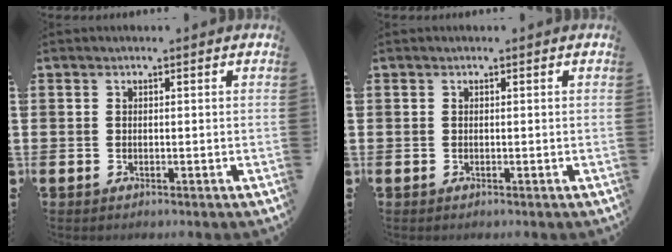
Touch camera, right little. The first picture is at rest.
{"total": 0.0}